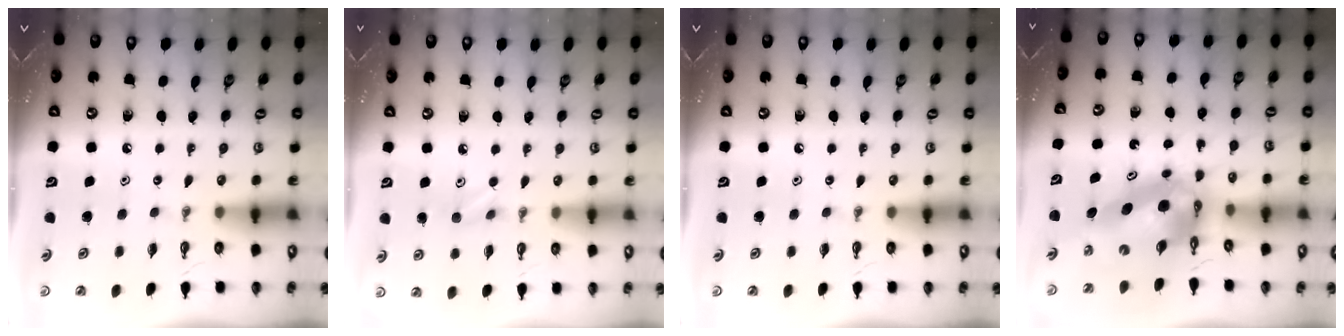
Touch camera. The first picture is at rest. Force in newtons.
{"total": 4.5, "press": 4.4, "slide": 0.6}
{"total": 0.0}
{"total": 9.3, "press": 9.3, "slide": 0.9}